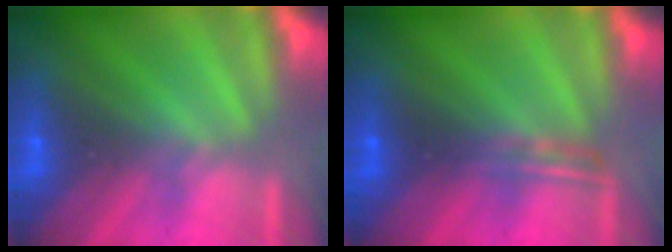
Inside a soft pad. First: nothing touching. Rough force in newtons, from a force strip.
{"total": 2.4}